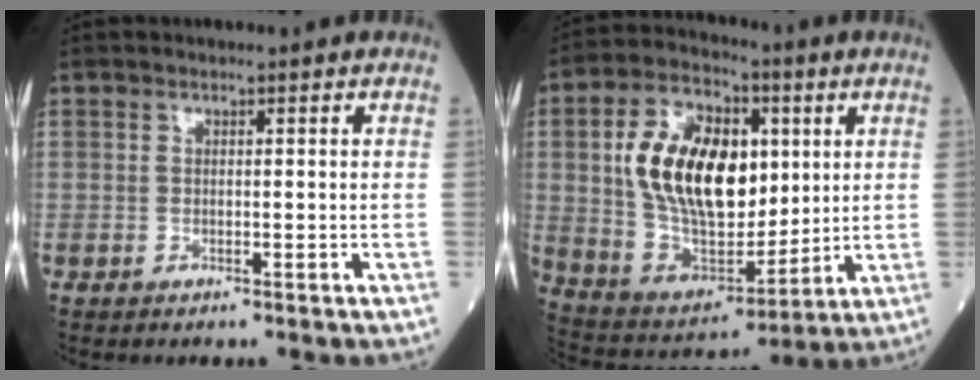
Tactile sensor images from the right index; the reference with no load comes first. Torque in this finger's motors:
{"motor_torque": [1.95, 0.19, 1.06, 0.21]}